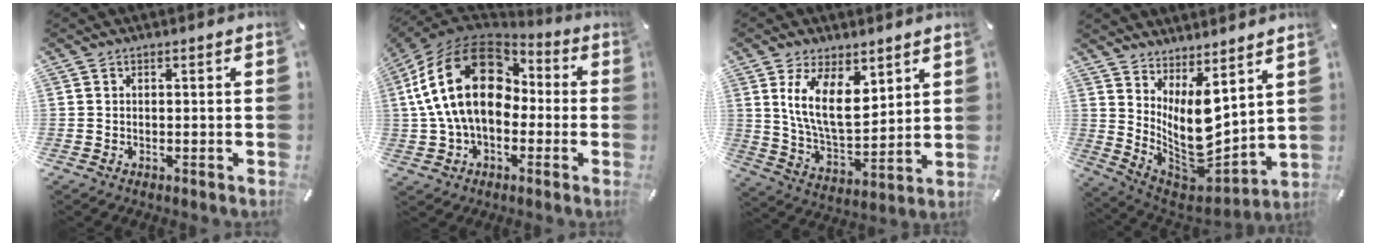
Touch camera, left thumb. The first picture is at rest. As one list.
[{"total": 22.7, "force": [2.2, 16.1, 16.0], "torque": [-0.326, 0.019, 0.033]}, {"total": 13.1, "force": [6.2, 7.0, 9.2], "torque": [-0.180, -0.030, 0.111]}, {"total": 11.2, "force": [4.1, 5.8, 8.6], "torque": [-0.162, -0.074, 0.083]}]